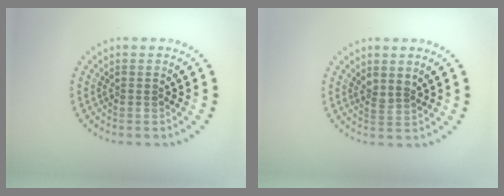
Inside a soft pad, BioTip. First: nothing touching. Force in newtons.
{"total": 1.5, "press": 1.1, "slide": 1.0}